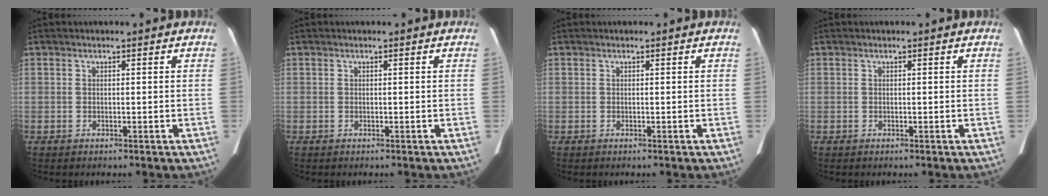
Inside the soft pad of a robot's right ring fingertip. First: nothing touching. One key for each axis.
{"total": 0.0}
{"total": 0.0}
{"total": 0.0}